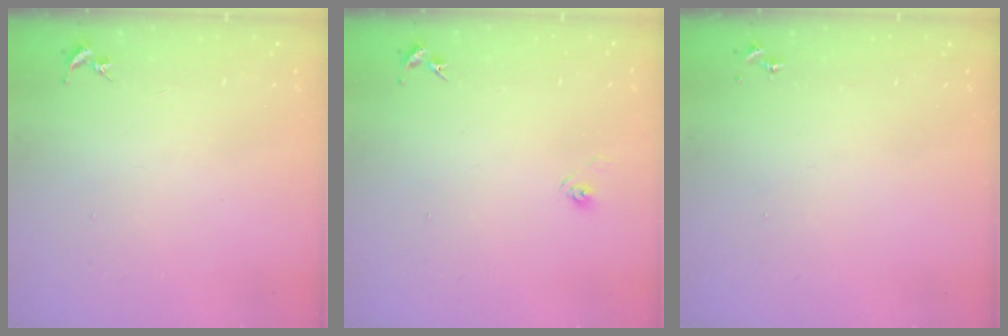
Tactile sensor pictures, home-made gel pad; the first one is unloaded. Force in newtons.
{"total": 3.0, "press": 2.6, "slide": 1.5}
{"total": 0.0}